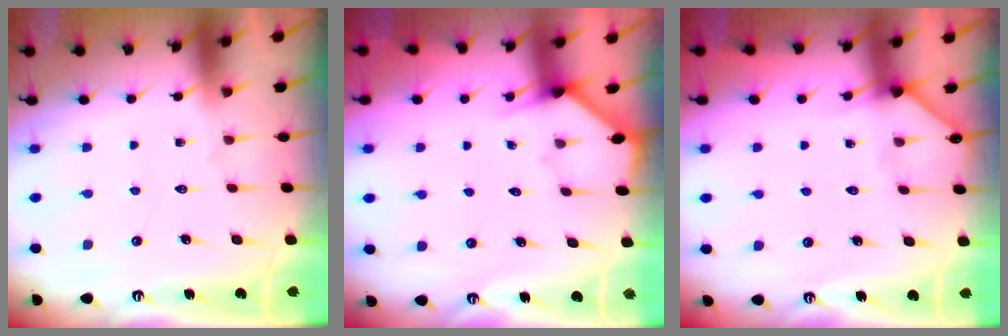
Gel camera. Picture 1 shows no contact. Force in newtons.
{"total": 1.9, "press": 1.9, "slide": 0.1}
{"total": 3.7, "press": 3.7, "slide": 0.5}